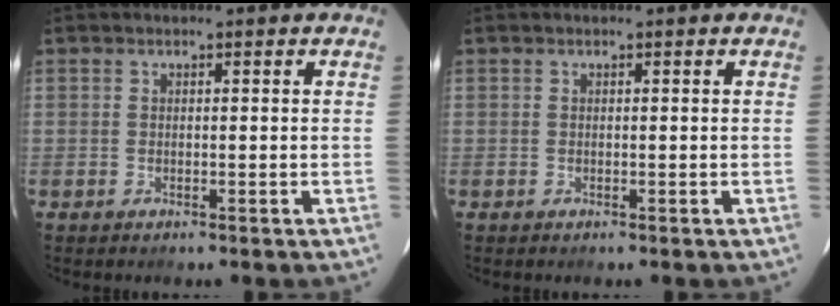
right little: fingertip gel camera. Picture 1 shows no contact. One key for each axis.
{"total": 0.0}